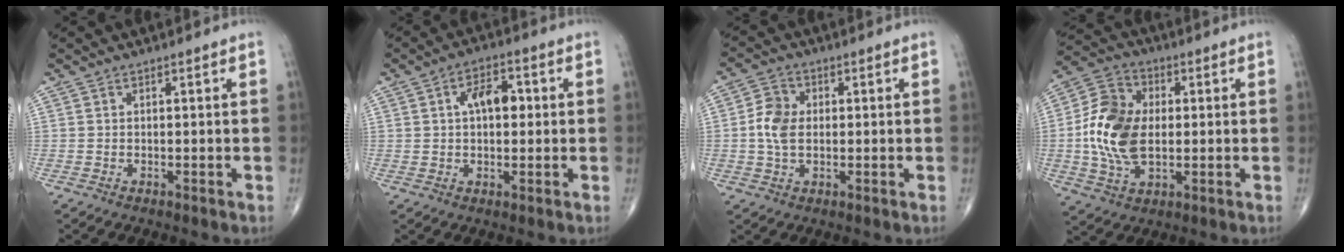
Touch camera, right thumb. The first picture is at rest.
{"total": 6.9, "force": [1.2, 3.9, 5.6], "torque": [-0.075, 0.012, 0.014]}
{"total": 6.3, "force": [0.1, 4.4, 4.5], "torque": [-0.082, 0.008, -0.004]}
{"total": 14.4, "force": [-0.1, 9.2, 11.1], "torque": [-0.208, 0.013, -0.005]}